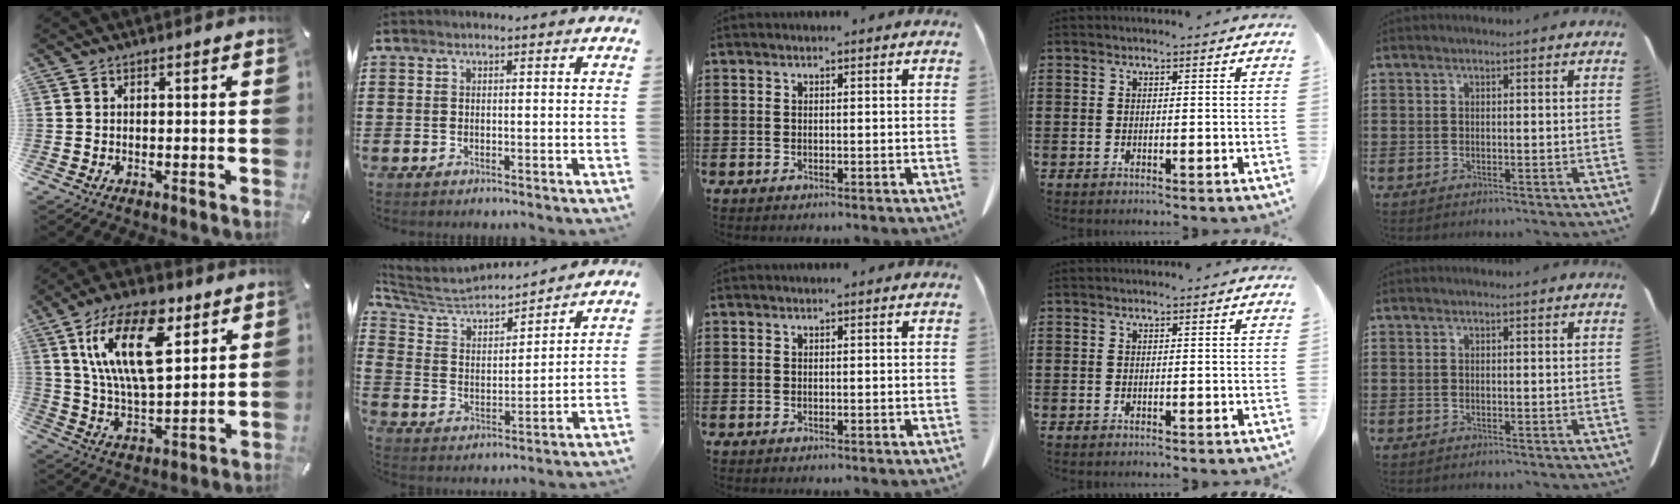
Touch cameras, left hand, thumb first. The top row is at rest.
{"thumb": {"total": 20.0, "force": [9.4, 9.6, 14.9], "torque": [-0.307, -0.023, 0.153]}, "index": {"total": 5.0, "force": [4.6, 1.4, 1.2], "torque": [-0.052, -0.035, 0.073]}}